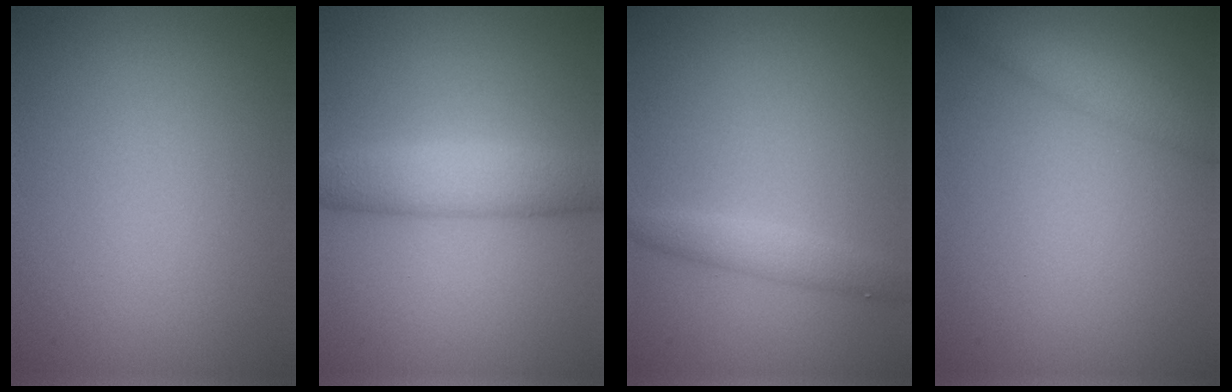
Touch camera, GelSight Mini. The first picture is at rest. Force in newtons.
{"total": 4.8, "press": 4.8, "slide": 0.2}
{"total": 1.9, "press": 1.9, "slide": 0.1}
{"total": 3.0, "press": 3.0, "slide": 0.1}